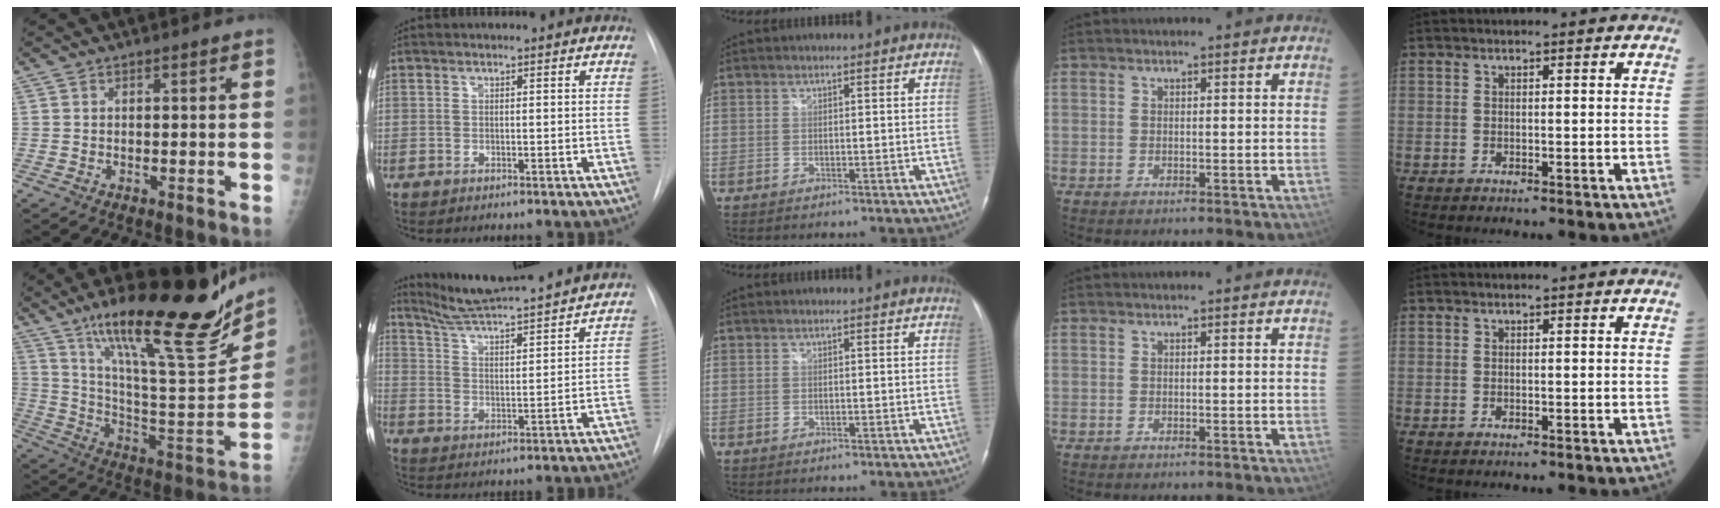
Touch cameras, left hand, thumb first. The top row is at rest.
{"thumb": {"total": 28.0, "force": [19.3, 5.3, 19.5], "torque": [-0.280, -0.086, 0.319]}, "index": {"total": 19.5, "force": [18.1, 0.3, 7.1], "torque": [-0.119, -0.012, 0.264]}}